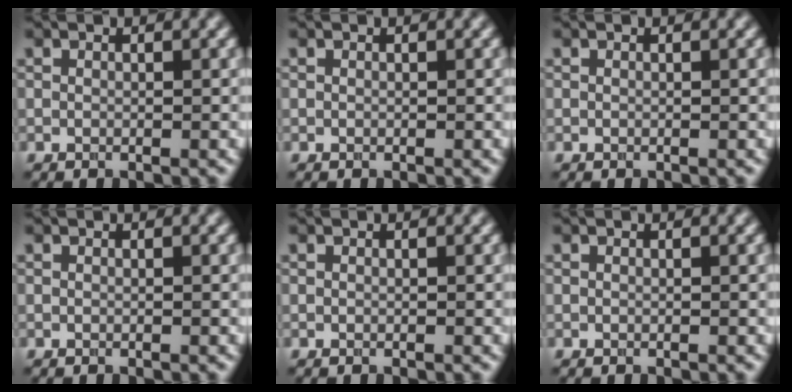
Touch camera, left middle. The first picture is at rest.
{"total": 0.0}
{"total": 0.0}
{"total": 0.0}
{"total": 0.0}
{"total": 0.0}